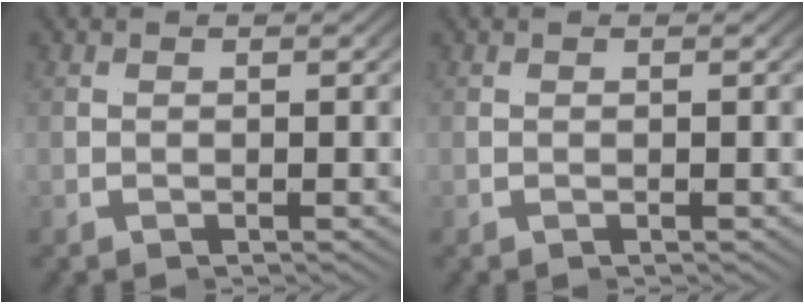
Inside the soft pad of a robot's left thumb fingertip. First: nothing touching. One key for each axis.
{"total": 0.0}